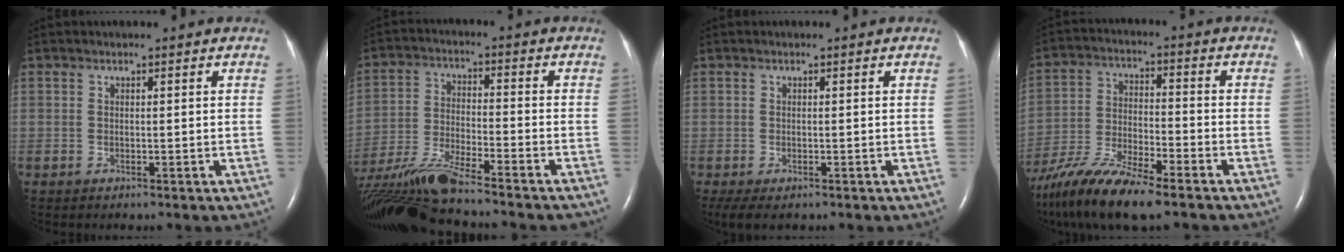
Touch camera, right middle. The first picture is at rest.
{"total": 17.0, "force": [-14.7, 0.4, 8.5], "torque": [-0.185, -0.027, -0.257]}
{"total": 3.6, "force": [-2.2, 1.3, 2.5], "torque": [-0.042, -0.012, -0.034]}
{"total": 14.8, "force": [-11.5, 1.9, 9.1], "torque": [-0.192, -0.026, -0.214]}